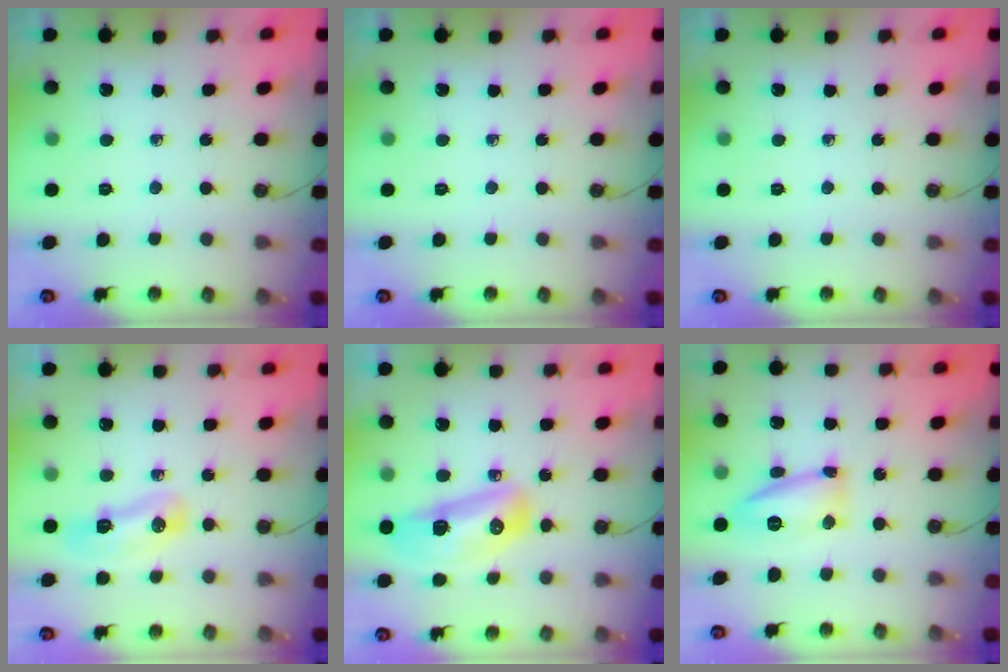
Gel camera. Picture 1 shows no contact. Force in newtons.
{"total": 0.0}
{"total": 0.0}
{"total": 14.6, "press": 9.6, "slide": 10.9}
{"total": 14.0, "press": 13.4, "slide": 4.0}
{"total": 11.6, "press": 11.3, "slide": 2.4}